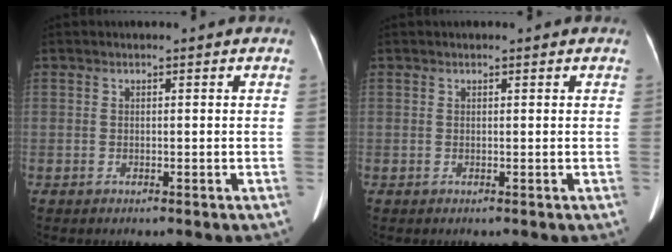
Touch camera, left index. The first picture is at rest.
{"total": 0.5, "force": [0.5, 0.2, 0.2], "torque": [-0.007, 0.007, 0.007]}